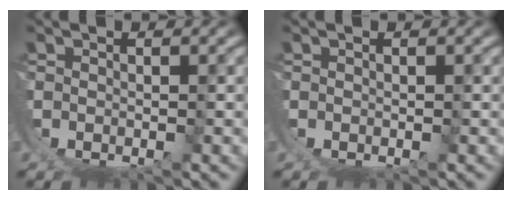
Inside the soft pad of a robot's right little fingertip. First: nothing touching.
{"total": 0.0}